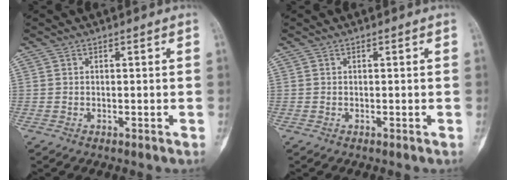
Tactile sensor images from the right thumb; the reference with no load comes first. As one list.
[{"total": 0.0}]